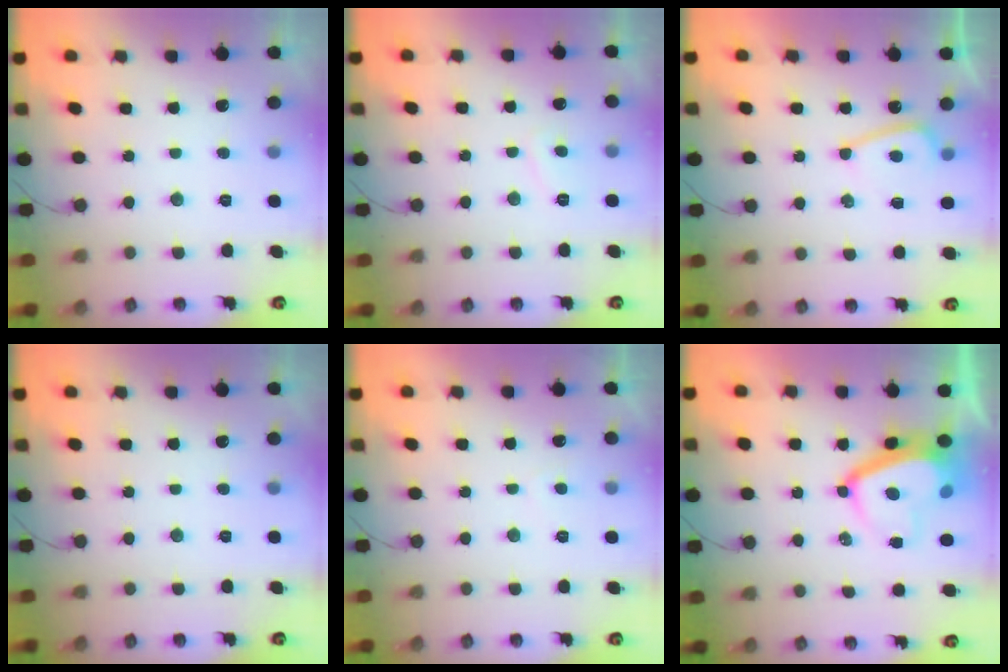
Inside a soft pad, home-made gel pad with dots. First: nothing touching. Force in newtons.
{"total": 2.8, "press": 2.7, "slide": 0.8}
{"total": 5.5, "press": 5.3, "slide": 1.6}
{"total": 0.0}
{"total": 2.0, "press": 2.0, "slide": 0.6}
{"total": 7.0, "press": 6.9, "slide": 0.9}